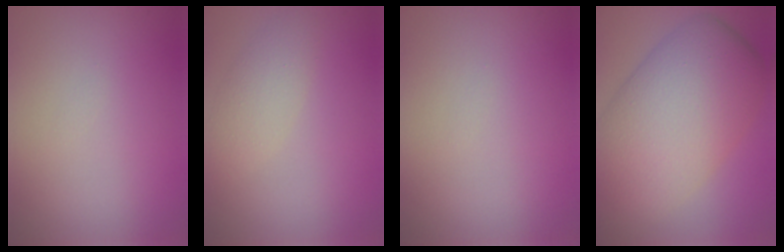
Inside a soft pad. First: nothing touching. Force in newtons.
{"total": 2.2, "press": 2.2, "slide": 0.0}
{"total": 0.0}
{"total": 12.0, "press": 12.0, "slide": 0.5}